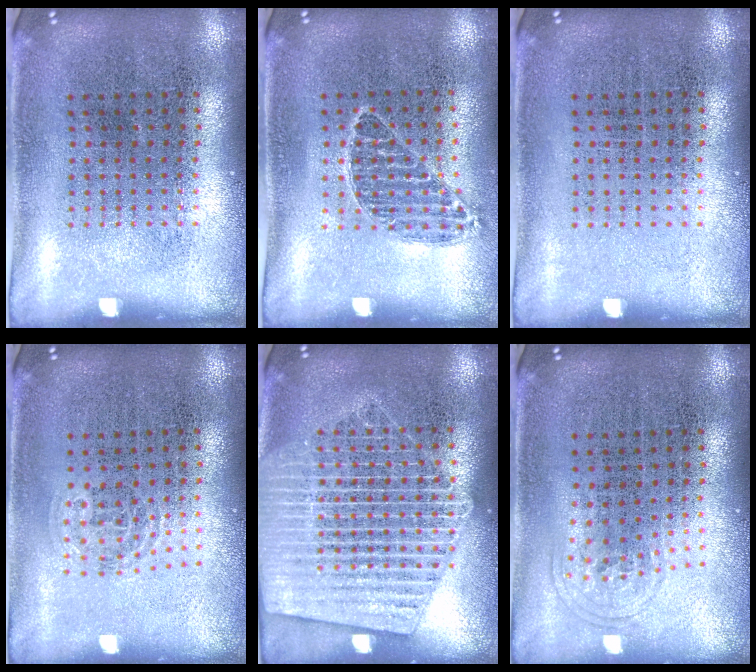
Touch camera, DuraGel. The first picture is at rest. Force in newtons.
{"total": 0.8, "press": 0.7, "slide": 0.3}
{"total": 0.0}
{"total": 0.8, "press": 0.6, "slide": 0.6}
{"total": 2.7, "press": 2.7, "slide": 0.4}
{"total": 0.9, "press": 0.7, "slide": 0.6}